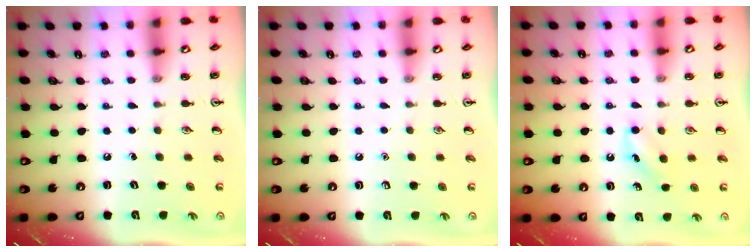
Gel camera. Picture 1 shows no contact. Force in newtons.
{"total": 0.0}
{"total": 4.1, "press": 3.9, "slide": 1.3}